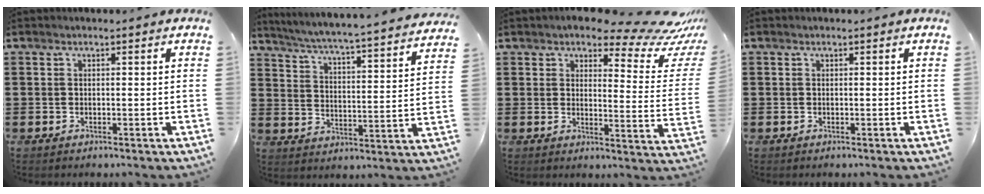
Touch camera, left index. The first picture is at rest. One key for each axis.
{"total": 4.6, "fx": 4.2, "fy": -1.0, "fz": 1.4, "tx": -0.049, "ty": -0.042, "tz": 0.062}
{"total": 8.8, "fx": 6.9, "fy": 1.8, "fz": 5.1, "tx": -0.084, "ty": -0.046, "tz": 0.117}
{"total": 0.0}